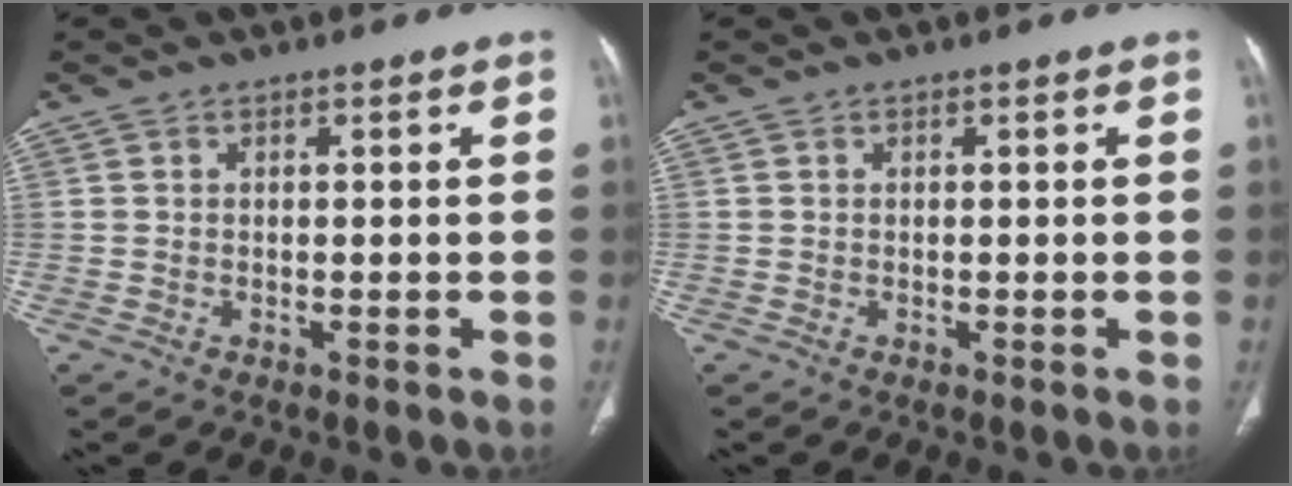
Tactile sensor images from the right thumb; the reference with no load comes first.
{"total": 0.0}